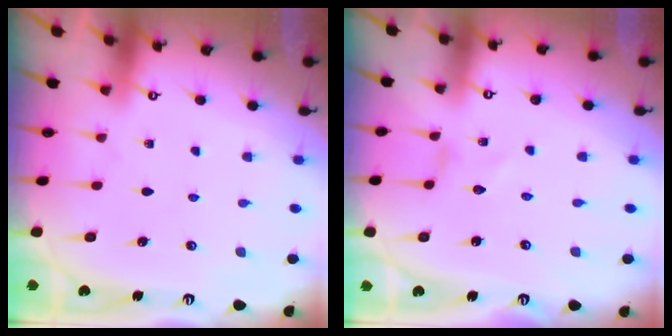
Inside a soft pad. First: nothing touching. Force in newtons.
{"total": 0.0}